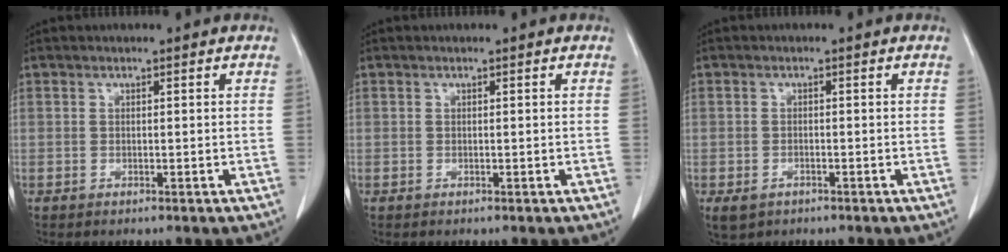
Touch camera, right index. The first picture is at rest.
{"total": 0.0}
{"total": 2.4, "force": [-1.2, 1.6, 1.2], "torque": [-0.022, -0.002, -0.009]}